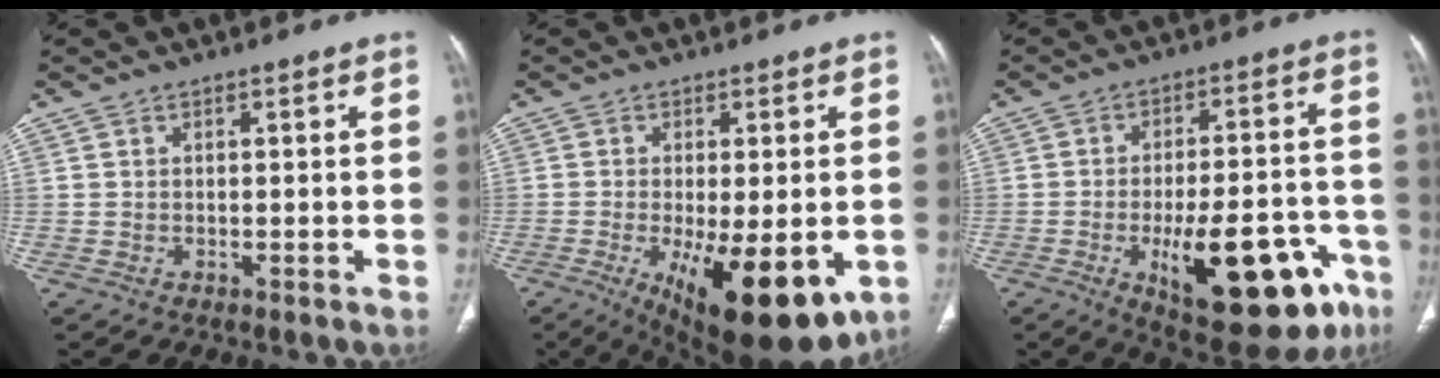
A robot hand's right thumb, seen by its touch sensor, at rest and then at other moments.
{"total": 17.3, "force": [-6.0, 6.5, 14.8], "torque": [-0.197, -0.022, -0.072]}
{"total": 23.0, "force": [-9.7, 9.1, 18.8], "torque": [-0.209, 0.035, -0.119]}